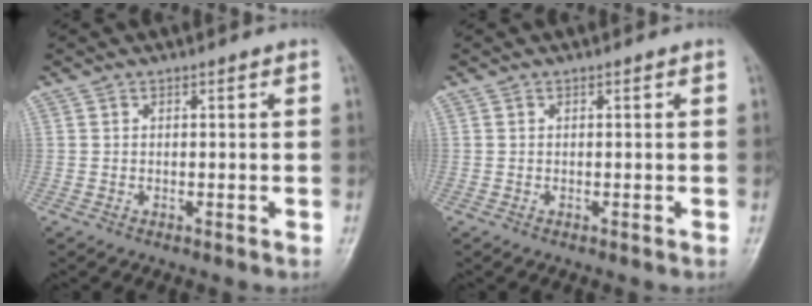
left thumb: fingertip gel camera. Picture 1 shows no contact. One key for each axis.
{"total": 0.0}